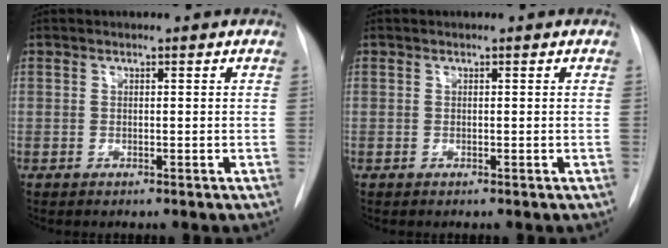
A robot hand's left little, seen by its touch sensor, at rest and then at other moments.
{"total": 0.0}